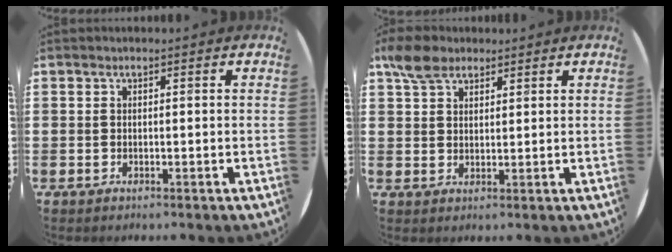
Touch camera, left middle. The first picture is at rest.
{"total": 4.6, "force": [3.5, 2.4, 1.8], "torque": [-0.036, 0.001, 0.066]}